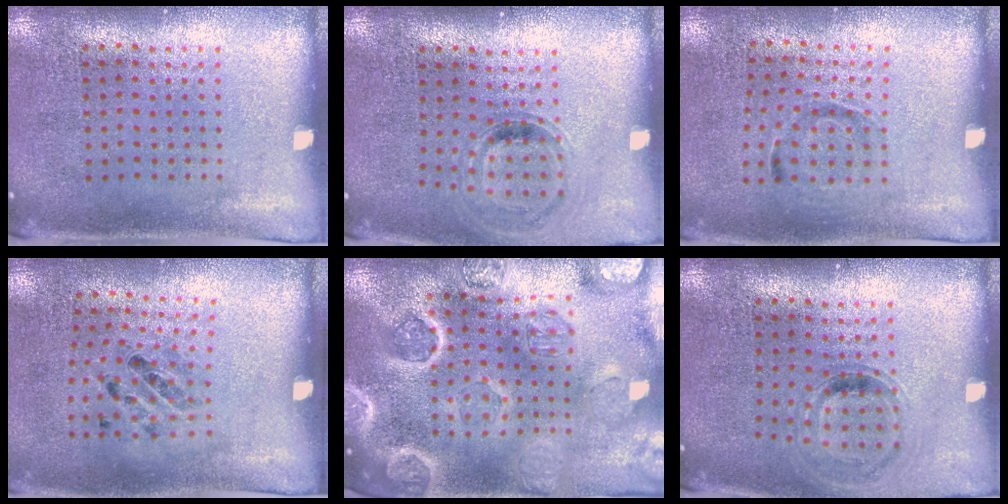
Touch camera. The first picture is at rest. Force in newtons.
{"total": 0.8, "press": 0.8, "slide": 0.2}
{"total": 0.9, "press": 0.7, "slide": 0.6}
{"total": 1.1, "press": 0.7, "slide": 0.8}
{"total": 4.9, "press": 4.3, "slide": 2.3}
{"total": 0.8, "press": 0.8, "slide": 0.2}